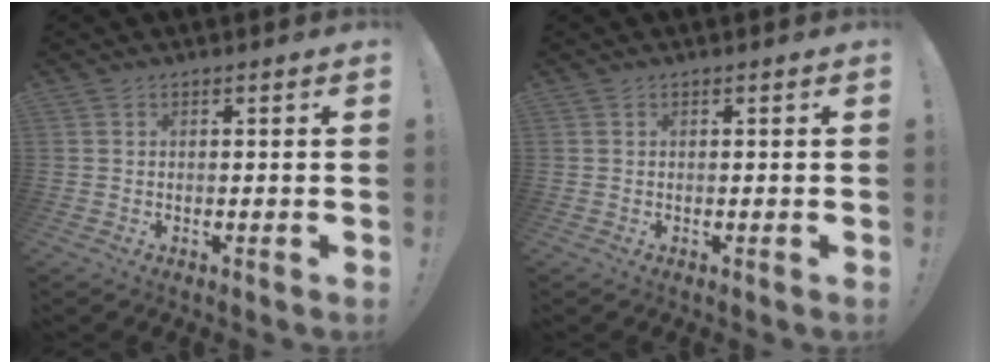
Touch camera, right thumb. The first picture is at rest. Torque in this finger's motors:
{"motor_torque": [-0.01, 0.01, -0.07, 0.06, 0.02]}